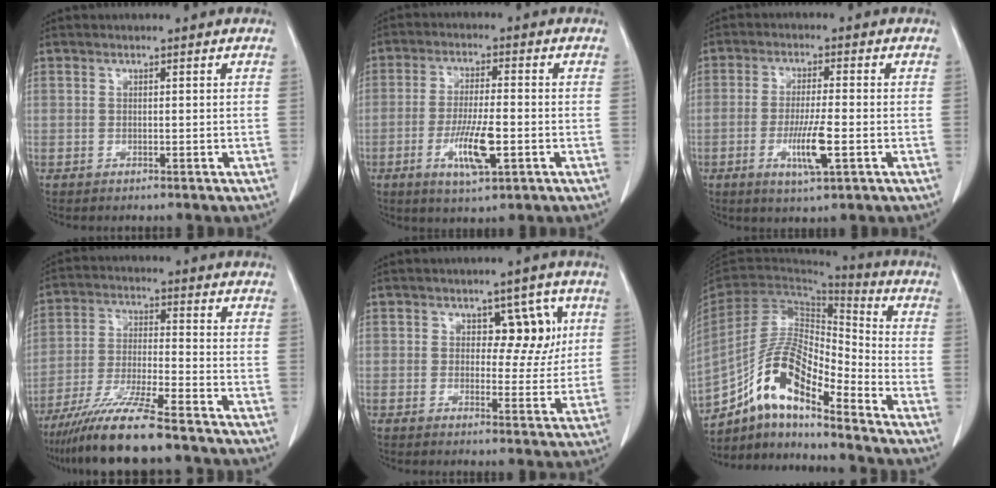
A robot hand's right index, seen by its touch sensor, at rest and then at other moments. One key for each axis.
{"total": 8.1, "fx": -2.6, "fy": 1.5, "fz": 7.5, "tx": -0.139, "ty": -0.008, "tz": -0.042}
{"total": 6.8, "fx": -2.2, "fy": 0.6, "fz": 6.4, "tx": -0.117, "ty": -0.011, "tz": -0.036}
{"total": 12.5, "fx": -9.9, "fy": 0.2, "fz": 7.5, "tx": -0.140, "ty": -0.030, "tz": -0.176}
{"total": 6.3, "fx": 1.8, "fy": 3.8, "fz": 4.7, "tx": -0.043, "ty": 0.014, "tz": 0.026}
{"total": 13.9, "fx": -9.5, "fy": 3.4, "fz": 9.6, "tx": -0.188, "ty": 0.019, "tz": -0.174}